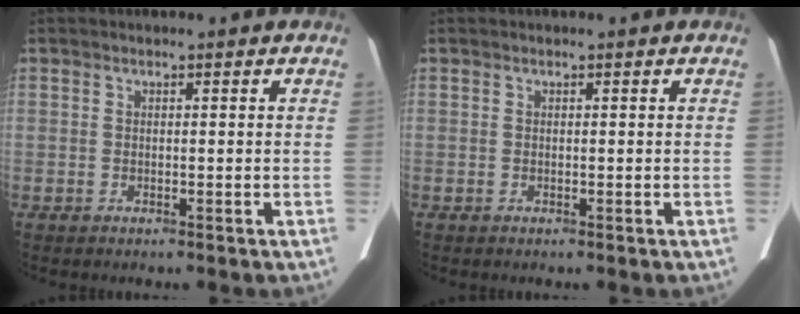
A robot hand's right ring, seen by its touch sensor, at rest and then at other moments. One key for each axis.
{"total": 0.0}